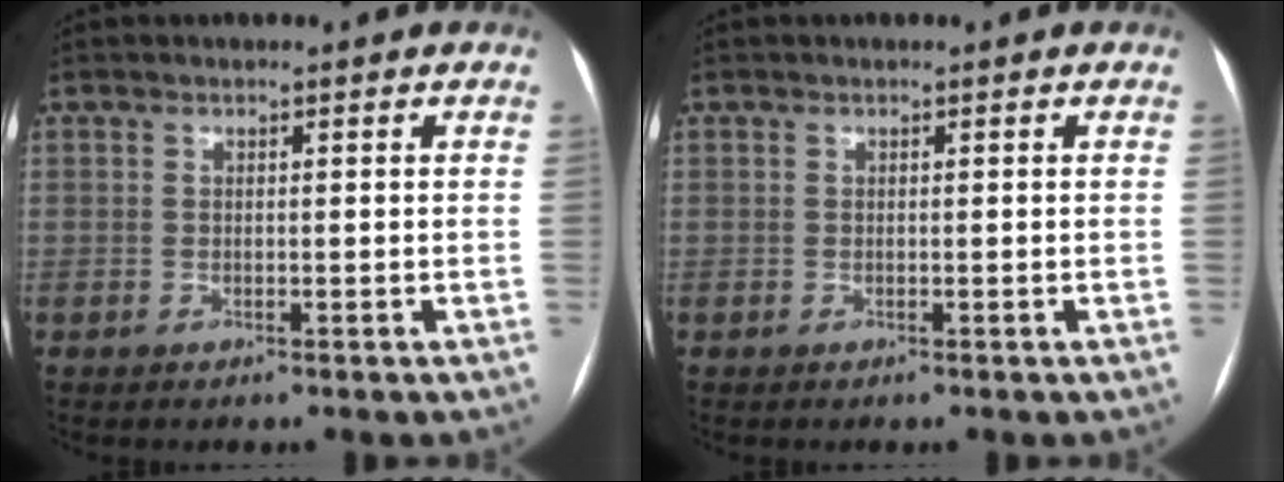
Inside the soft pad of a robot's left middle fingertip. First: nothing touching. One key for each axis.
{"total": 0.0}